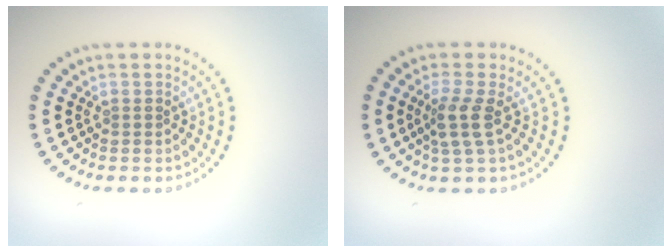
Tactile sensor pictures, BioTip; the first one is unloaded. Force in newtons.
{"total": 2.4, "press": 1.9, "slide": 1.5}